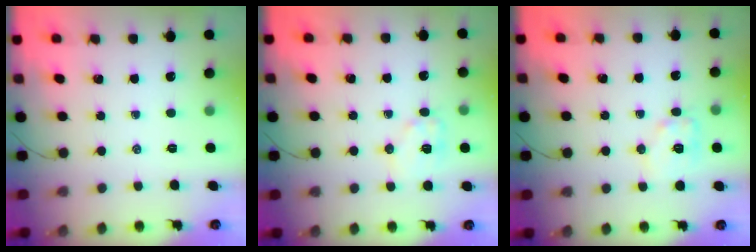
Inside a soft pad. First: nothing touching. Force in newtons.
{"total": 8.9, "press": 8.9, "slide": 0.6}
{"total": 8.9, "press": 8.9, "slide": 0.7}